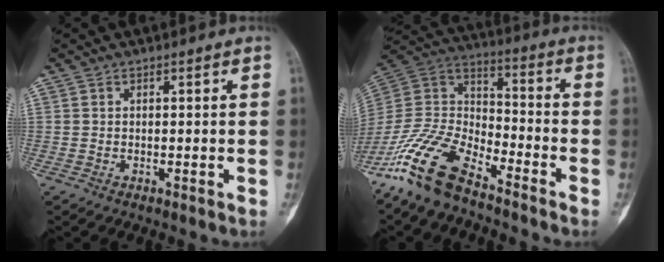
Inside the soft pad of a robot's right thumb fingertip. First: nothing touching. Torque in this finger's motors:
{"motor_torque": [0.31, 0.18, 1.45, -1.33, 0.18]}